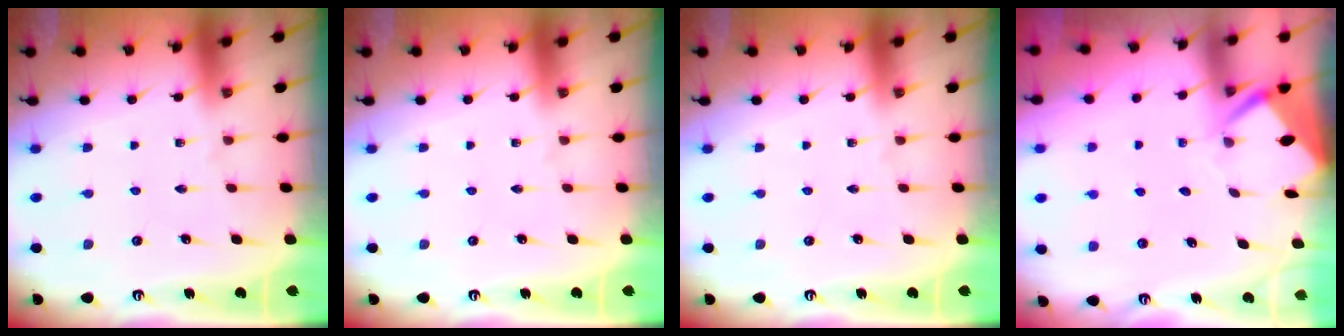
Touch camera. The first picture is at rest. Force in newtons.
{"total": 0.0}
{"total": 0.0}
{"total": 3.8, "press": 3.8, "slide": 0.3}